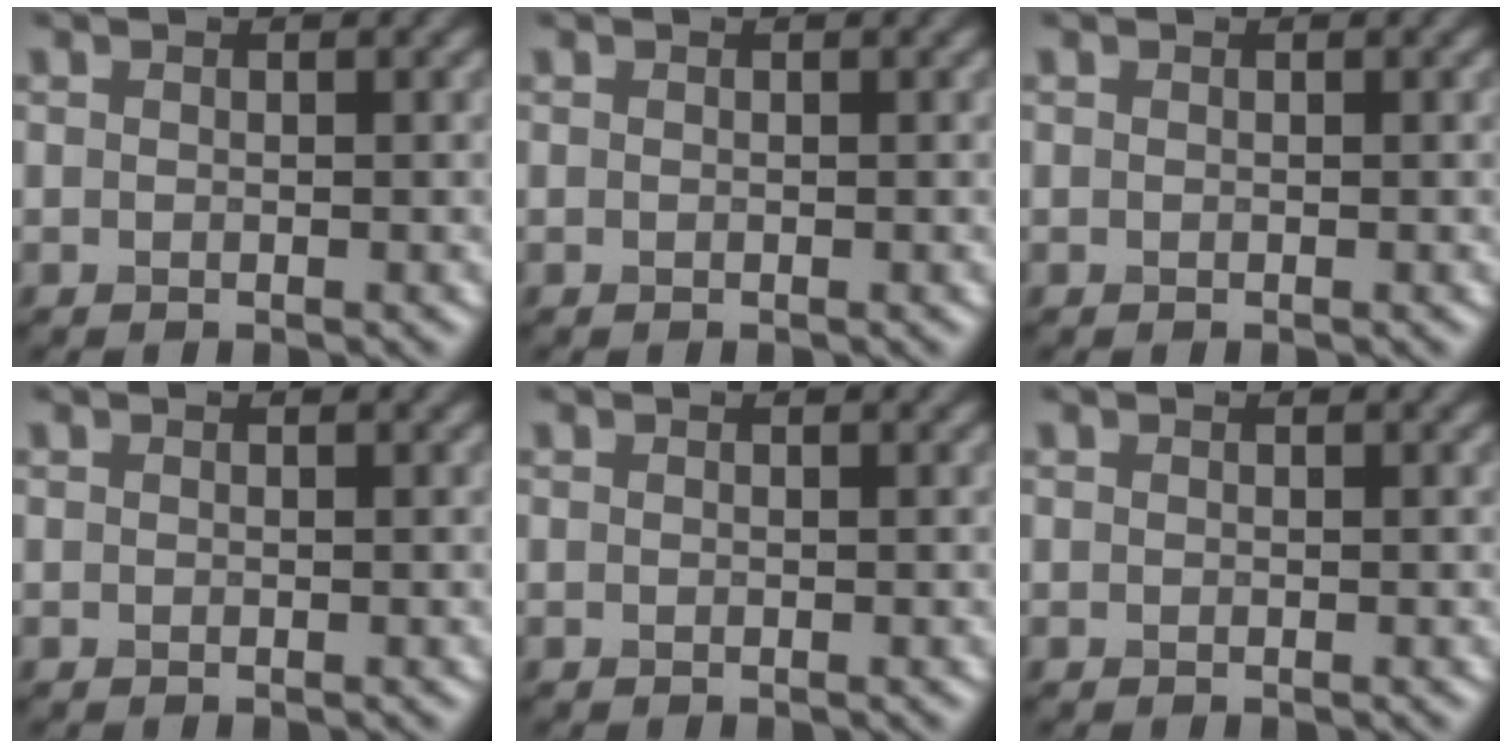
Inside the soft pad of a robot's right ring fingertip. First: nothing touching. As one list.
[{"total": 0.0}, {"total": 0.0}, {"total": 0.0}, {"total": 0.0}, {"total": 0.0}]